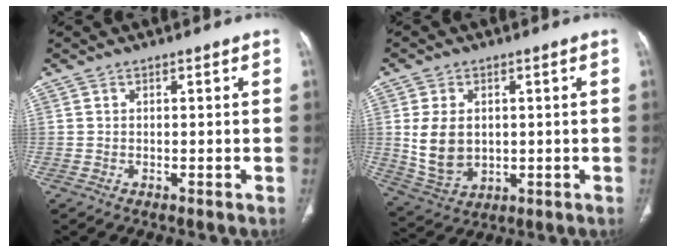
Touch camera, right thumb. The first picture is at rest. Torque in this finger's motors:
{"motor_torque": [-0.37, 0.73, 0.99, 0.29, 0.30]}